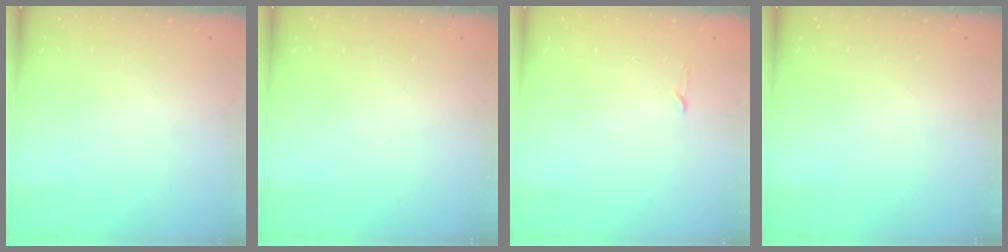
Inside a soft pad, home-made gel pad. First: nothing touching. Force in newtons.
{"total": 0.0}
{"total": 2.3, "press": 2.2, "slide": 0.3}
{"total": 0.0}